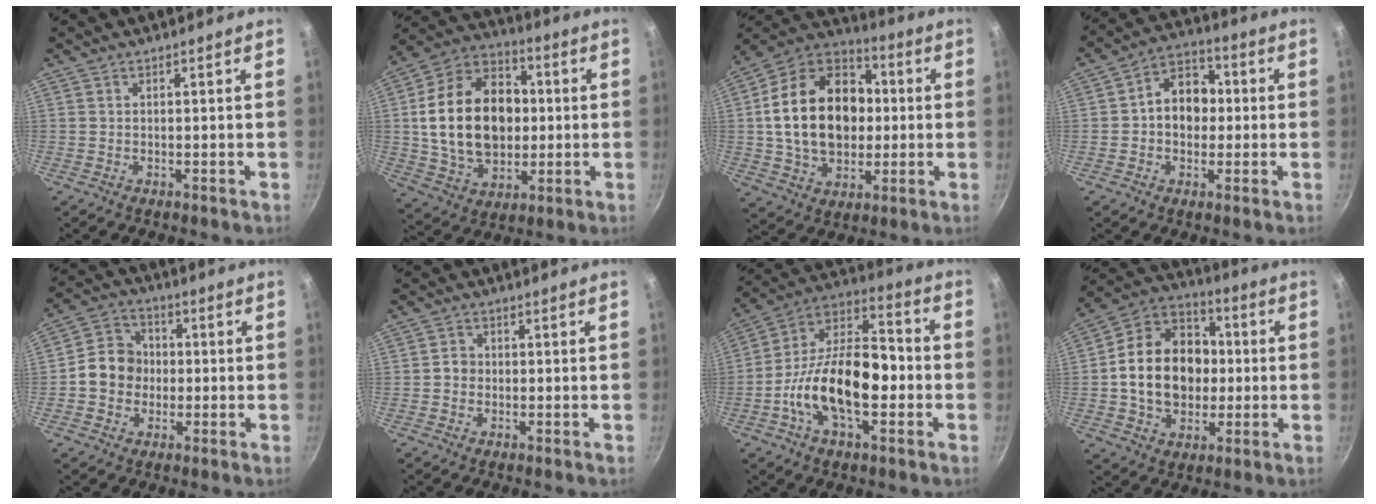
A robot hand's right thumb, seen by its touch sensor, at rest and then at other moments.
{"total": 22.3, "force": [0.8, 15.9, 15.7], "torque": [-0.242, 0.023, 0.019]}
{"total": 23.1, "force": [0.9, 16.8, 15.8], "torque": [-0.245, 0.034, 0.015]}
{"total": 10.2, "force": [0.2, 7.9, 6.4], "torque": [-0.056, 0.026, -0.009]}
{"total": 9.3, "force": [-0.8, 8.2, 4.4], "torque": [-0.043, 0.022, -0.033]}
{"total": 2.2, "force": [-0.4, 1.9, 0.9], "torque": [-0.005, 0.010, -0.010]}
{"total": 19.9, "force": [-4.4, 10.4, 16.4], "torque": [-0.261, 0.044, -0.095]}
{"total": 19.0, "force": [-0.6, 14.8, 11.9], "torque": [-0.169, 0.035, -0.016]}